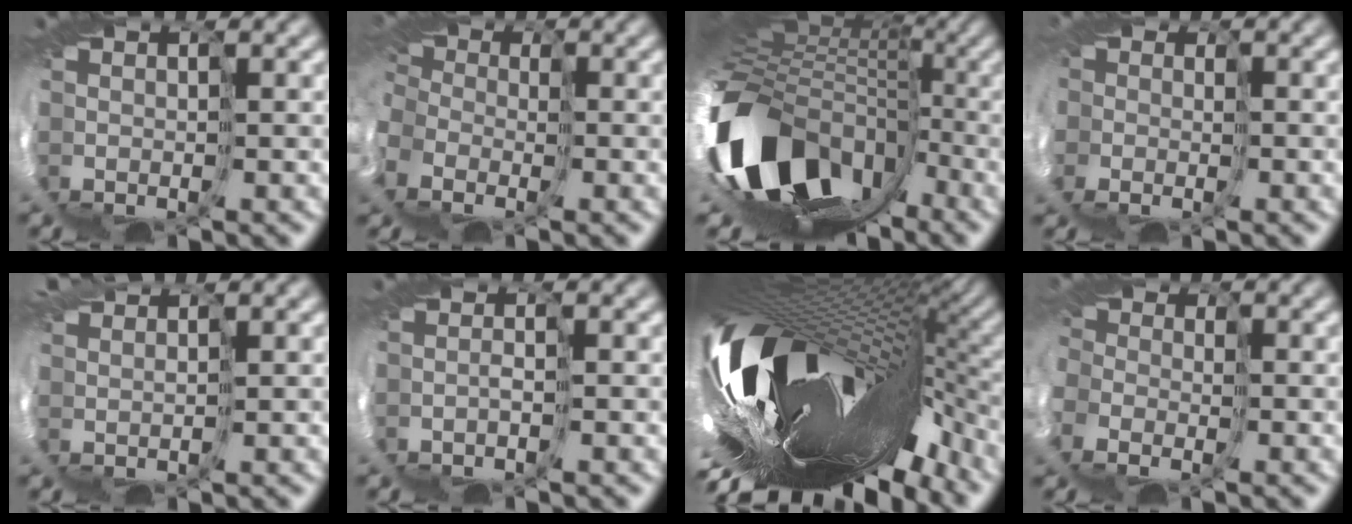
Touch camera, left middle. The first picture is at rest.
{"total": 11.9, "force": [-5.8, 8.8, 5.7], "torque": [-0.146, -0.039, -0.093]}
{"total": 15.9, "force": [-6.2, 11.1, 9.5], "torque": [-0.218, -0.041, -0.109]}
{"total": 12.2, "force": [-4.3, 10.0, 5.6], "torque": [-0.135, -0.028, -0.085]}
{"total": 2.2, "force": [1.9, -1.0, -0.3], "torque": [-0.001, 0.005, 0.020]}
{"total": 0.5, "force": [-0.1, -0.5, 0.1], "torque": [-0.007, -0.003, -0.011]}
{"total": 15.1, "force": [-4.8, 7.0, 12.5], "torque": [-0.218, -0.039, -0.073]}
{"total": 9.5, "force": [-4.5, 7.3, 4.2], "torque": [-0.104, -0.023, -0.083]}